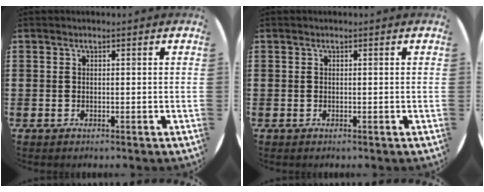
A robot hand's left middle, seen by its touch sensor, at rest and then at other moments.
{"total": 0.0}